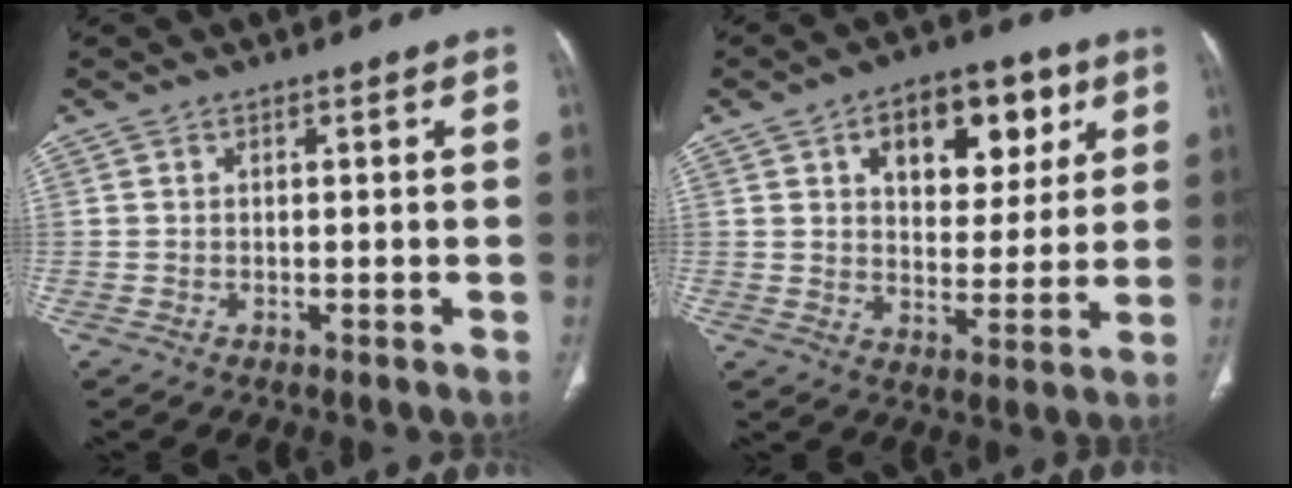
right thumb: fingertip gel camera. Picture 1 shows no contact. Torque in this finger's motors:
{"motor_torque": [1.24, 3.77, 0.50, -0.40, 0.04]}